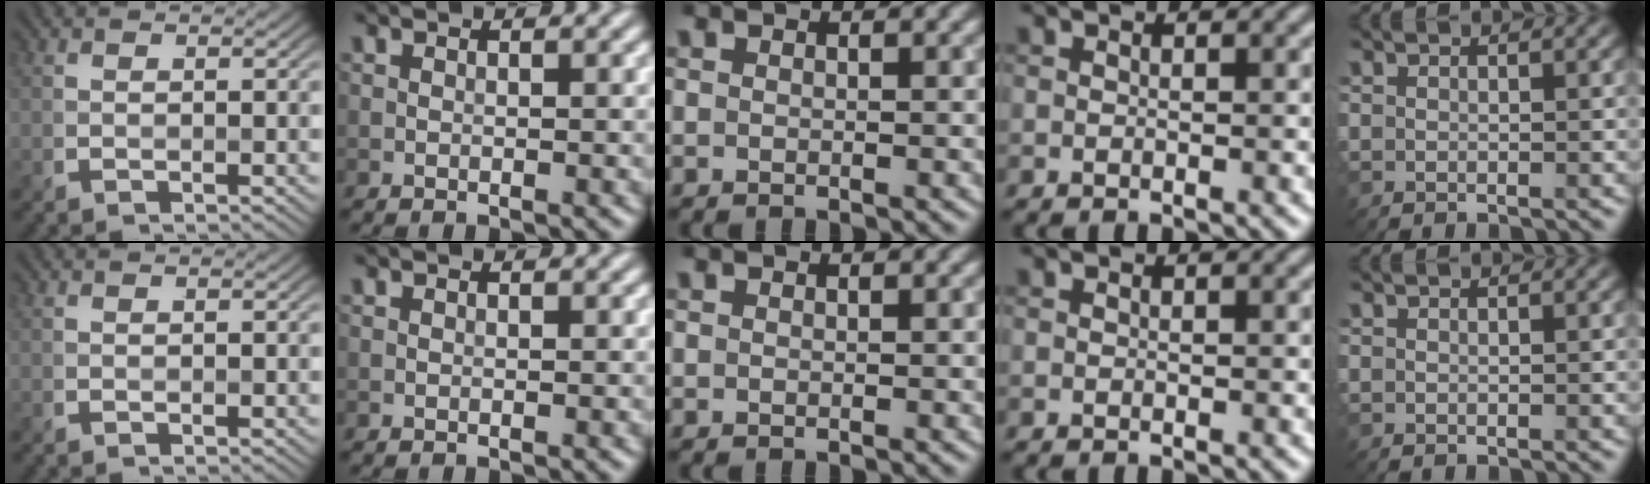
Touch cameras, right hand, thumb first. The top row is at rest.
{}